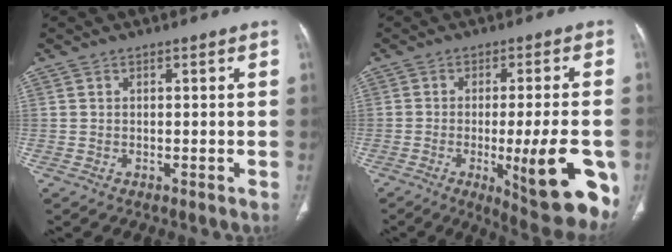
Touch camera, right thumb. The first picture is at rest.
{"total": 17.5, "force": [-4.7, 4.7, 16.2], "torque": [-0.170, -0.008, -0.045]}